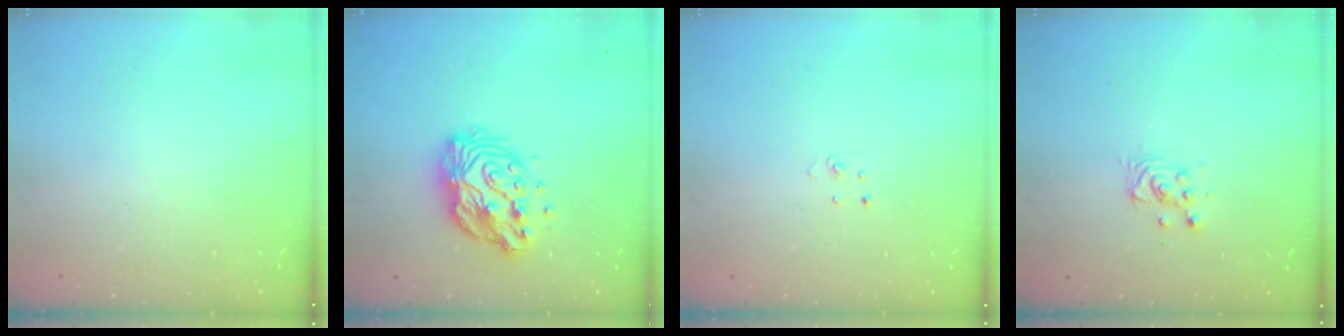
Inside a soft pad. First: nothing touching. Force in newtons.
{"total": 13.4, "press": 13.4, "slide": 1.2}
{"total": 2.7, "press": 2.7, "slide": 0.3}
{"total": 3.1, "press": 3.1, "slide": 0.2}